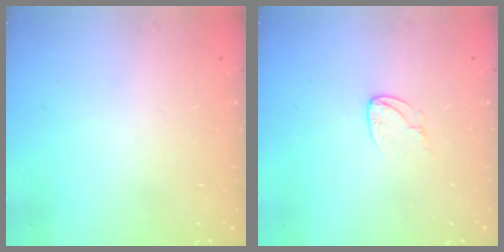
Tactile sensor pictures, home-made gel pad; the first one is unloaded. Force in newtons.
{"total": 4.1, "press": 4.1, "slide": 0.3}